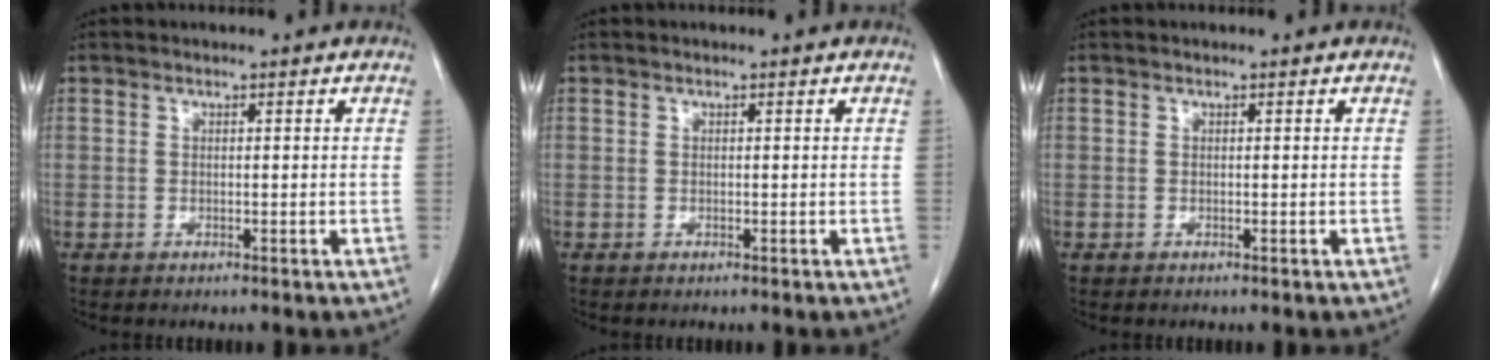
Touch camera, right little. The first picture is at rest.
{"total": 0.0}
{"total": 0.0}